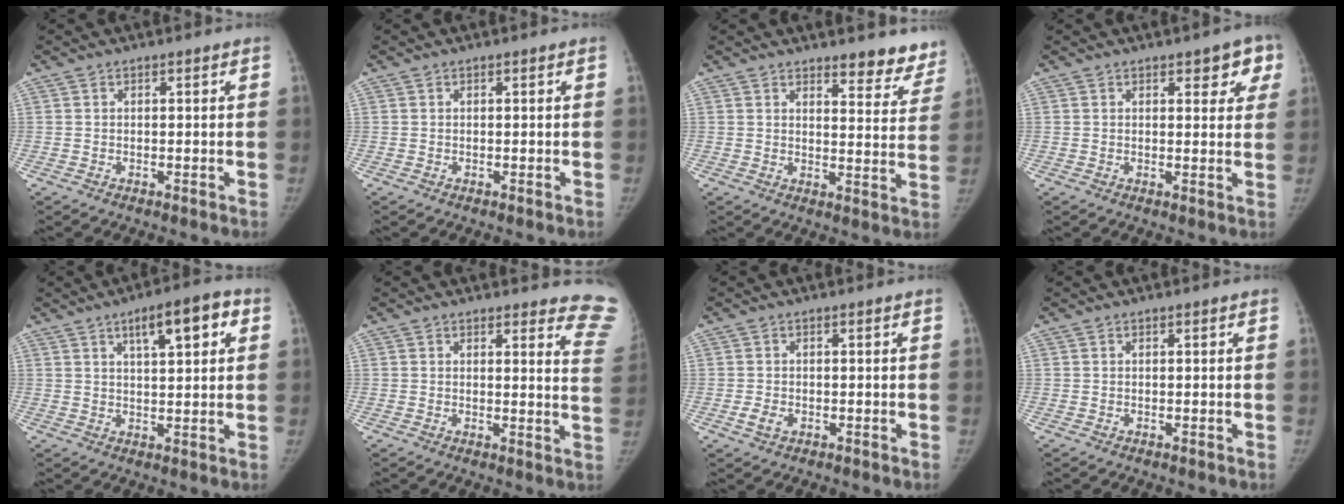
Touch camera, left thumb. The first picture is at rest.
{"total": 0.0}
{"total": 9.6, "force": [8.5, 3.2, 3.0], "torque": [0.013, -0.058, 0.085]}
{"total": 5.5, "force": [2.8, 2.8, 3.8], "torque": [-0.006, -0.008, 0.027]}
{"total": 8.9, "force": [3.7, 2.9, 7.5], "torque": [-0.090, 0.003, 0.050]}
{"total": 10.3, "force": [10.0, 1.9, 1.2], "torque": [0.033, -0.102, 0.068]}
{"total": 2.2, "force": [-0.8, 1.6, 1.4], "torque": [-0.026, 0.003, -0.012]}
{"total": 0.0}